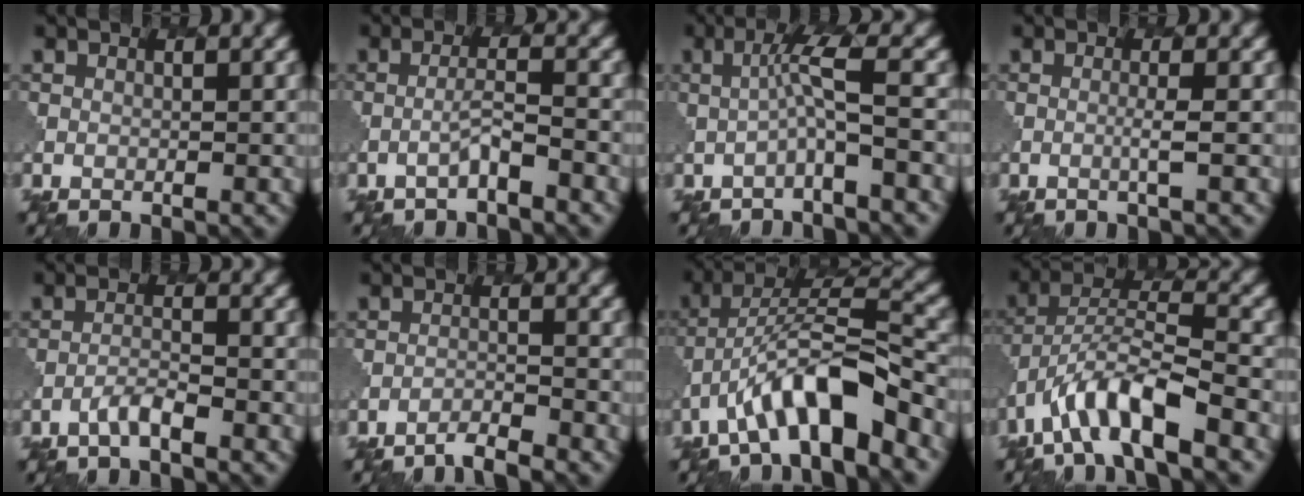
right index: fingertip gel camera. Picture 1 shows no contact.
{"total": 1.7, "force": [-0.8, 0.1, 1.4], "torque": [-0.027, 0.011, -0.019]}
{"total": 3.1, "force": [-0.3, 0.2, 3.1], "torque": [-0.053, 0.010, -0.011]}
{"total": 1.2, "force": [0.1, 0.0, 1.2], "torque": [-0.018, 0.004, -0.007]}
{"total": 1.6, "force": [-1.0, 0.3, 1.2], "torque": [-0.023, 0.007, -0.024]}
{"total": 2.0, "force": [-1.8, 0.2, 0.7], "torque": [-0.003, 0.001, -0.039]}
{"total": 7.9, "force": [-4.3, 2.1, 6.2], "torque": [-0.102, 0.016, -0.070]}
{"total": 7.5, "force": [-4.2, 2.2, 5.8], "torque": [-0.105, 0.008, -0.078]}